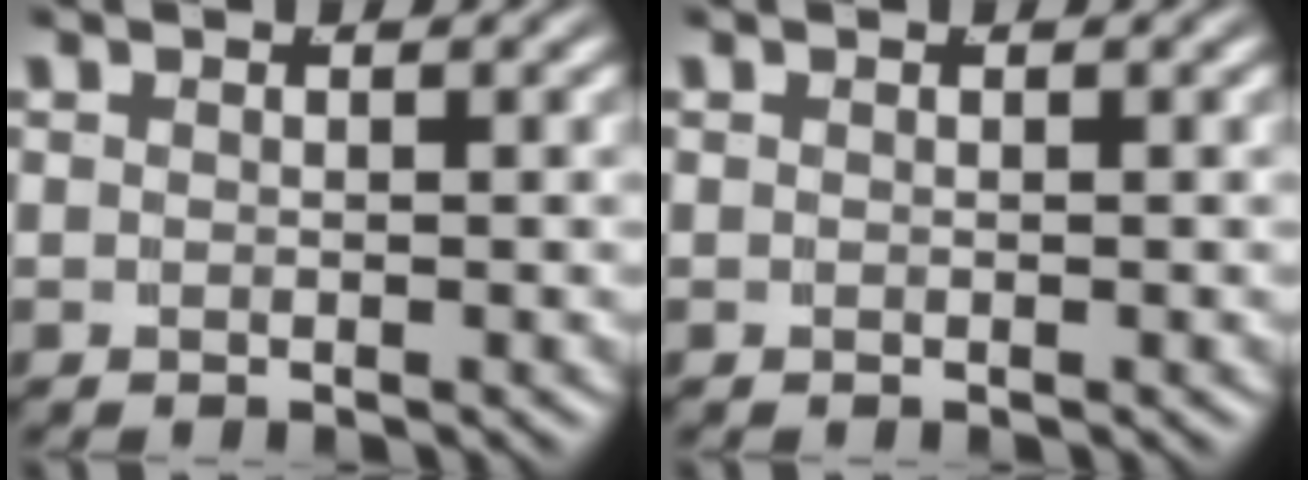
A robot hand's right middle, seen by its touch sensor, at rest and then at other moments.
{"total": 0.0}